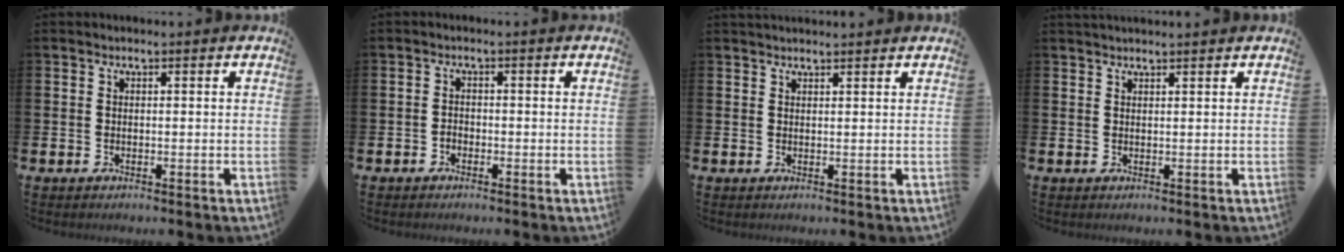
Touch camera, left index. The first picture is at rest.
{"total": 1.2, "force": [-0.7, 0.8, 0.3], "torque": [0.000, -0.001, -0.017]}
{"total": 1.4, "force": [1.4, 0.1, 0.1], "torque": [0.009, -0.006, 0.022]}
{"total": 1.1, "force": [1.1, -0.1, 0.1], "torque": [0.001, -0.001, 0.019]}